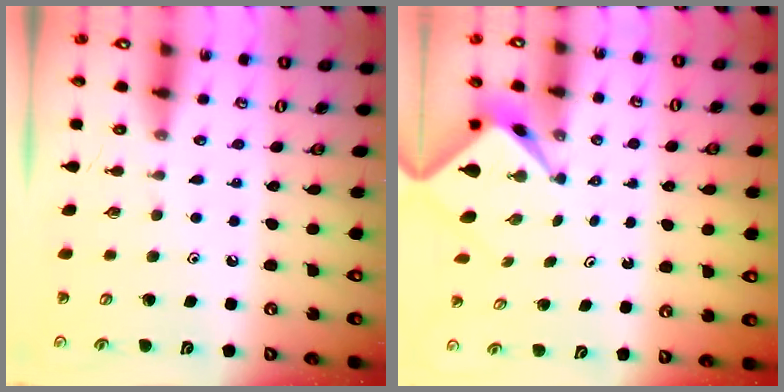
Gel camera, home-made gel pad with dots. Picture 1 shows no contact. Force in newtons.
{"total": 2.4, "press": 2.4, "slide": 0.1}